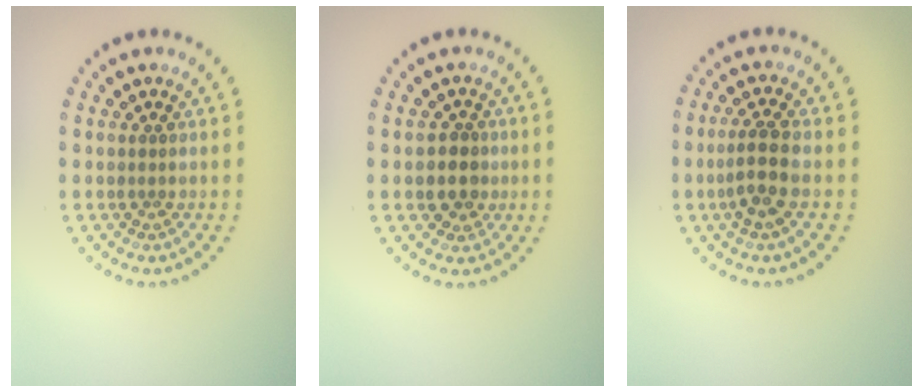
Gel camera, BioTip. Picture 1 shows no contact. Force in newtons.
{"total": 2.6, "press": 2.3, "slide": 1.0}
{"total": 2.9, "press": 2.6, "slide": 1.3}